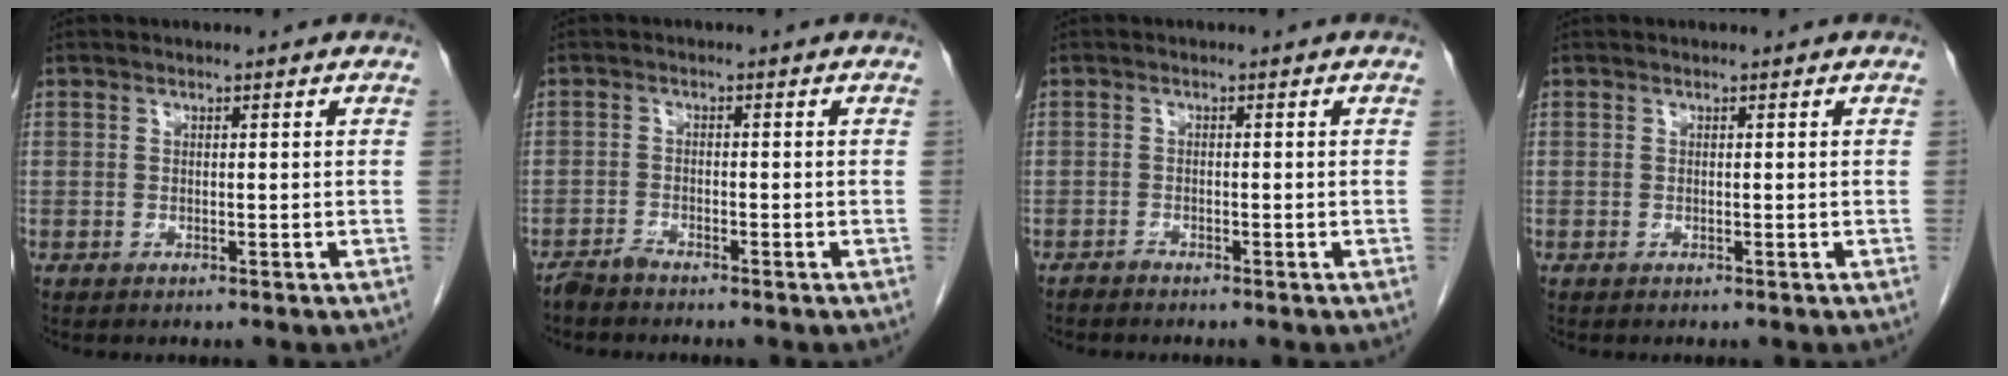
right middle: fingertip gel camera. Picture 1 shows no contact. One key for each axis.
{"total": 1.8, "fx": -1.7, "fy": 0.0, "fz": 0.5, "tx": -0.011, "ty": -0.003, "tz": -0.033}
{"total": 0.7, "fx": -0.7, "fy": 0.0, "fz": 0.1, "tx": -0.005, "ty": -0.001, "tz": -0.015}
{"total": 0.0}